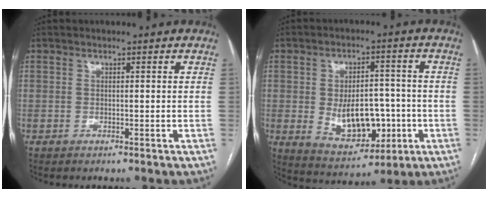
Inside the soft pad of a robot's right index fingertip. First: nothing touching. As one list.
[{"total": 11.7, "force": [-1.8, 6.7, 9.4], "torque": [-0.157, 0.007, -0.011]}]